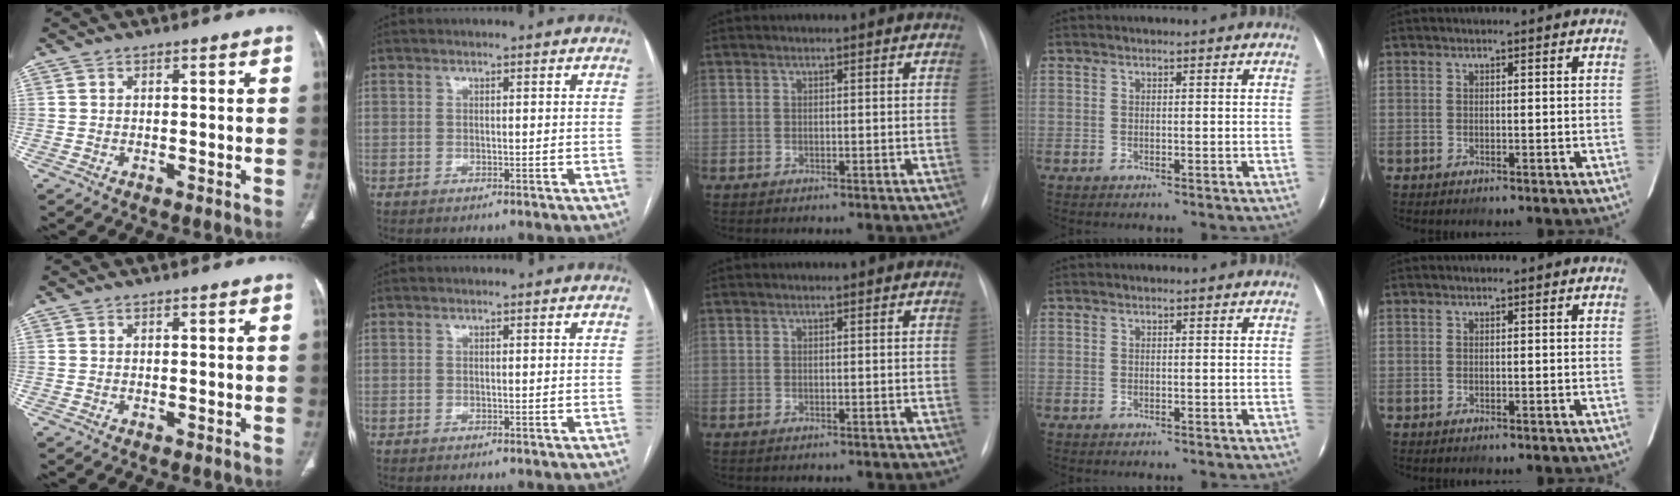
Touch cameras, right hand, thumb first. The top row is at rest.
{}